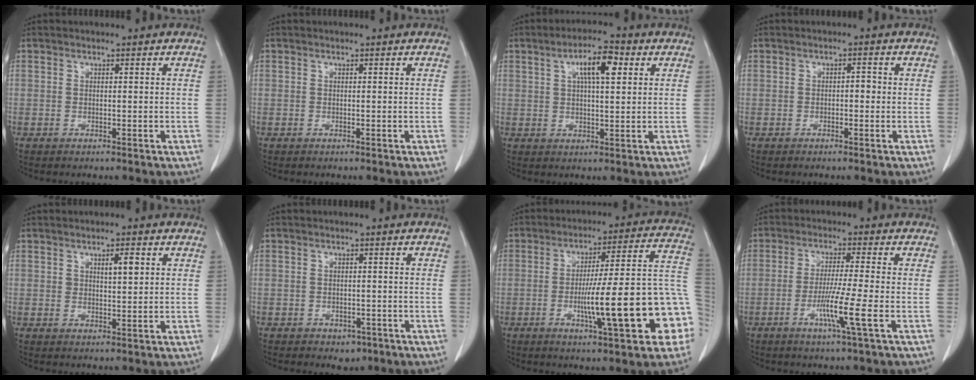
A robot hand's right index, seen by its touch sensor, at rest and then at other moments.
{"total": 0.0}
{"total": 6.9, "force": [2.6, 1.7, 6.1], "torque": [-0.107, 0.013, 0.041]}
{"total": 1.3, "force": [-0.2, 0.6, 1.1], "torque": [-0.010, 0.005, -0.005]}
{"total": 3.0, "force": [1.2, 0.9, 2.5], "torque": [-0.039, -0.002, 0.020]}
{"total": 2.7, "force": [-1.6, 1.8, 1.1], "torque": [-0.010, 0.005, -0.011]}
{"total": 19.0, "force": [-5.4, 1.8, 18.1], "torque": [-0.196, 0.030, -0.070]}
{"total": 7.0, "force": [-2.5, -1.2, 6.4], "torque": [-0.118, -0.018, -0.050]}